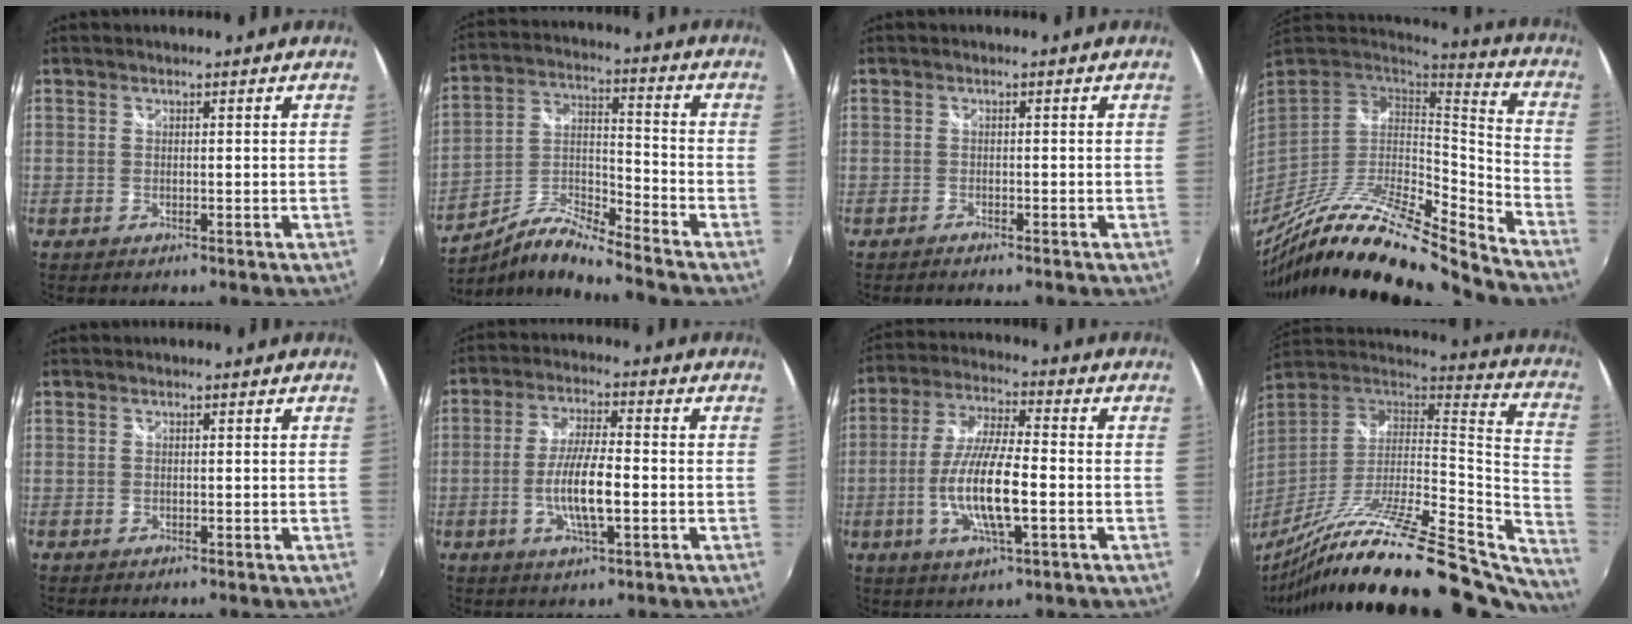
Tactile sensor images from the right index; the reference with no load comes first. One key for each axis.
{"total": 10.8, "fx": -8.9, "fy": 0.6, "fz": 6.1, "tx": -0.125, "ty": 0.005, "tz": -0.176}
{"total": 1.3, "fx": -1.2, "fy": 0.3, "fz": 0.4, "tx": -0.017, "ty": -0.006, "tz": -0.023}
{"total": 23.1, "fx": -19.0, "fy": 3.3, "fz": 12.6, "tx": -0.223, "ty": -0.027, "tz": -0.340}
{"total": 0.0}
{"total": 9.1, "fx": -2.2, "fy": 2.0, "fz": 8.6, "tx": -0.167, "ty": -0.003, "tz": -0.042}
{"total": 12.8, "fx": -3.1, "fy": 2.8, "fz": 12.1, "tx": -0.243, "ty": -0.005, "tz": -0.060}
{"total": 33.1, "fx": -25.7, "fy": 6.3, "fz": 19.8, "tx": -0.271, "ty": -0.052, "tz": -0.402}